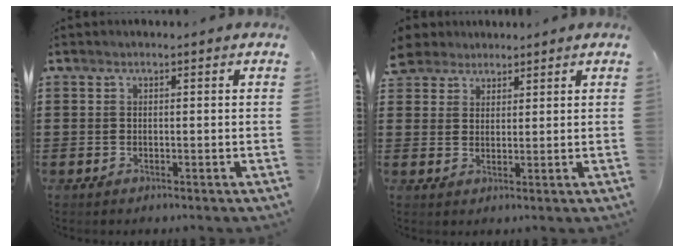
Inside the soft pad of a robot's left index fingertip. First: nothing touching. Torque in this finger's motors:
{"motor_torque": [0.73, -0.66, 1.05, 0.21]}